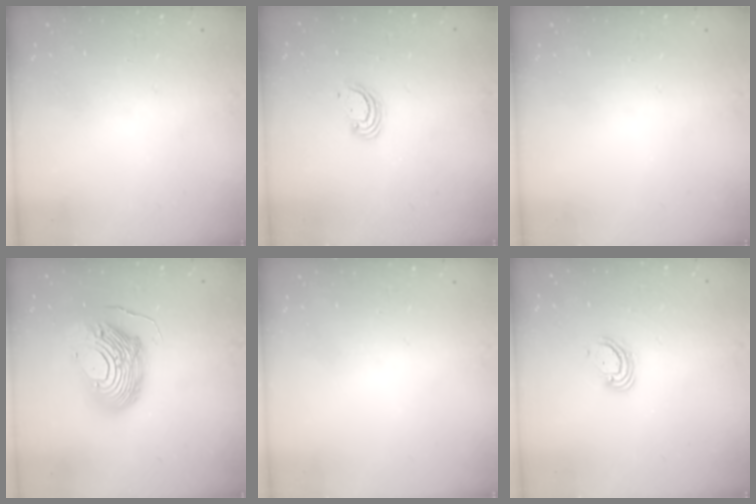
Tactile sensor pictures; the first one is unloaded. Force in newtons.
{"total": 3.3, "press": 3.3, "slide": 0.4}
{"total": 0.0}
{"total": 21.5, "press": 21.4, "slide": 2.2}
{"total": 0.0}
{"total": 4.1, "press": 4.1, "slide": 0.3}